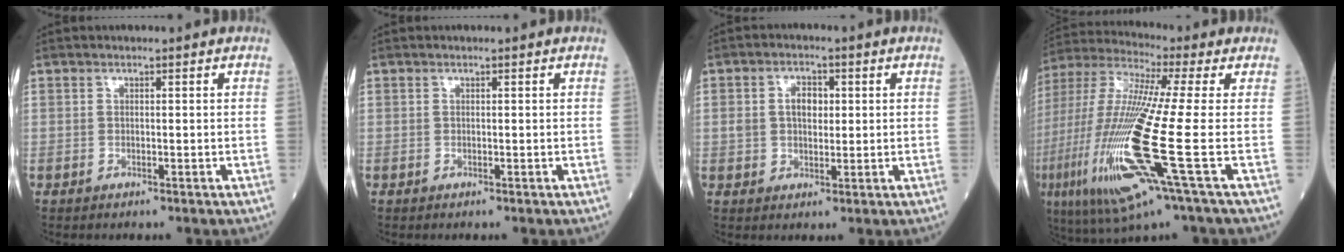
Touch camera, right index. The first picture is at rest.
{"total": 0.0}
{"total": 4.6, "force": [0.8, 2.8, 3.5], "torque": [-0.066, 0.012, 0.017]}
{"total": 22.8, "force": [-5.6, 1.1, 22.0], "torque": [-0.520, -0.042, -0.115]}